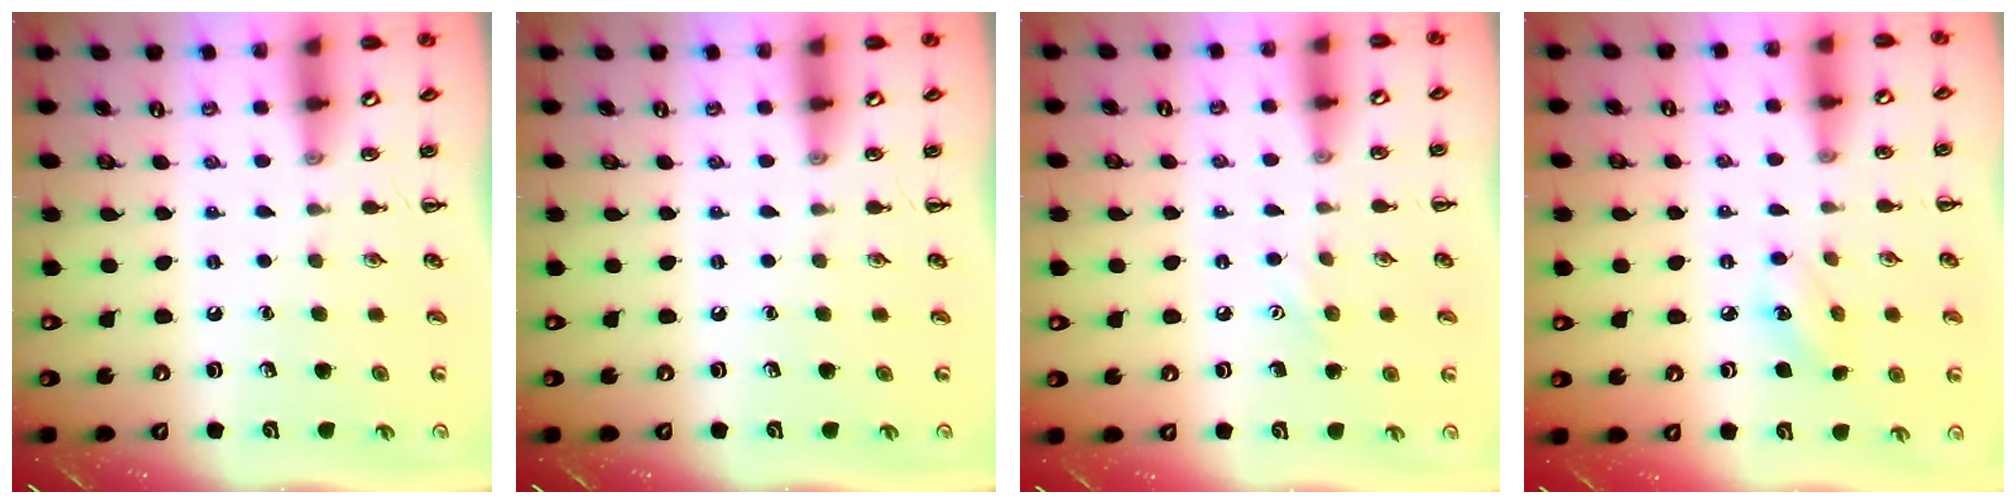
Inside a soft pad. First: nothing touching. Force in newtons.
{"total": 0.0}
{"total": 5.4, "press": 5.3, "slide": 1.3}
{"total": 5.7, "press": 5.5, "slide": 1.4}